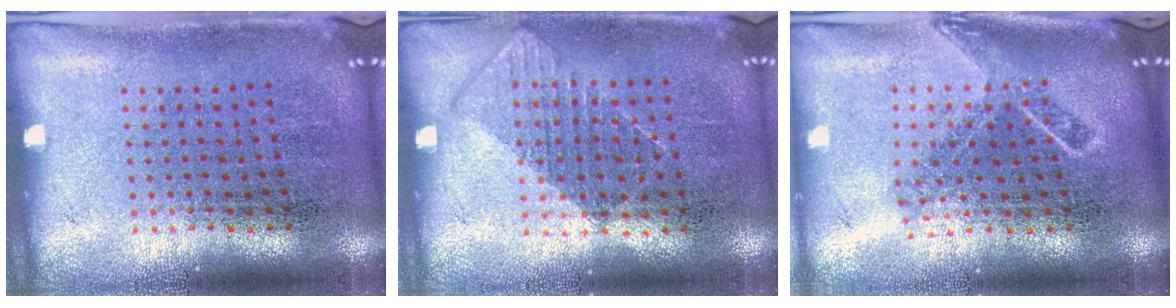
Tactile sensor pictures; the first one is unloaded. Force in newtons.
{"total": 0.8, "press": 0.8, "slide": 0.4}
{"total": 1.8, "press": 1.3, "slide": 1.3}